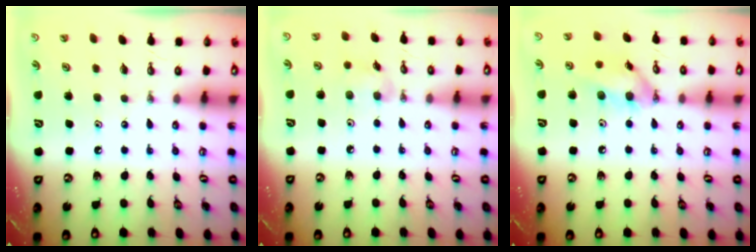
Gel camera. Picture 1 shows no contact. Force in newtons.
{"total": 5.3, "press": 5.3, "slide": 0.6}
{"total": 11.7, "press": 11.7, "slide": 0.7}